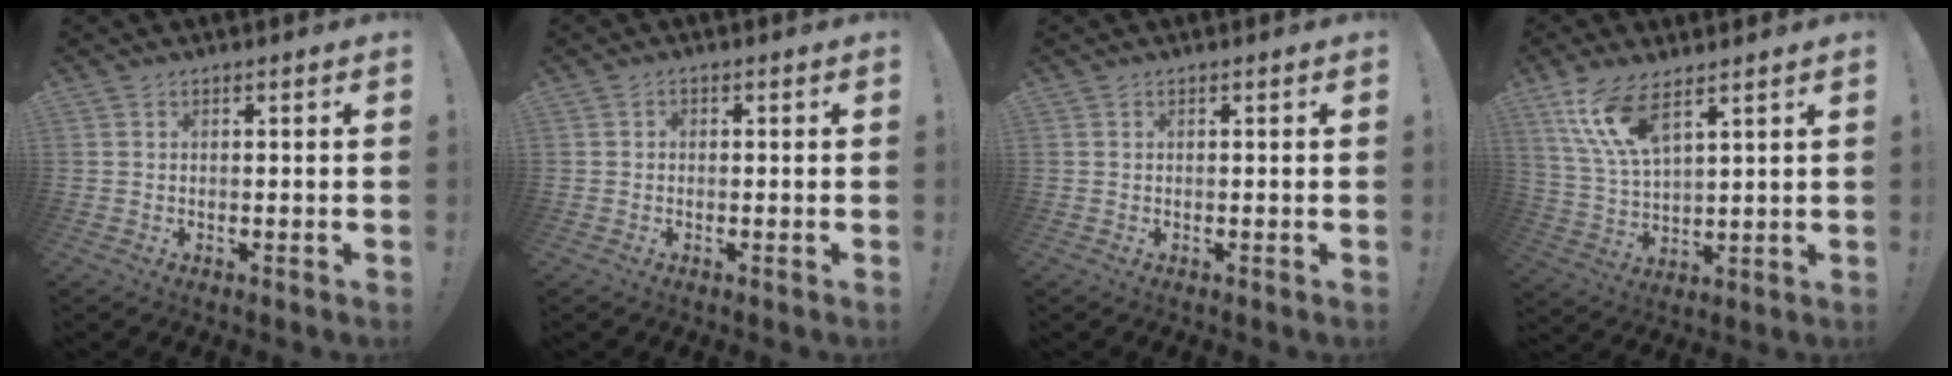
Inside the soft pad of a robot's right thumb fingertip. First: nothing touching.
{"total": 0.9, "force": [-0.4, 0.8, 0.3], "torque": [-0.013, 0.007, -0.007]}
{"total": 0.0}
{"total": 11.7, "force": [7.6, 3.7, 8.1], "torque": [-0.173, -0.029, 0.141]}